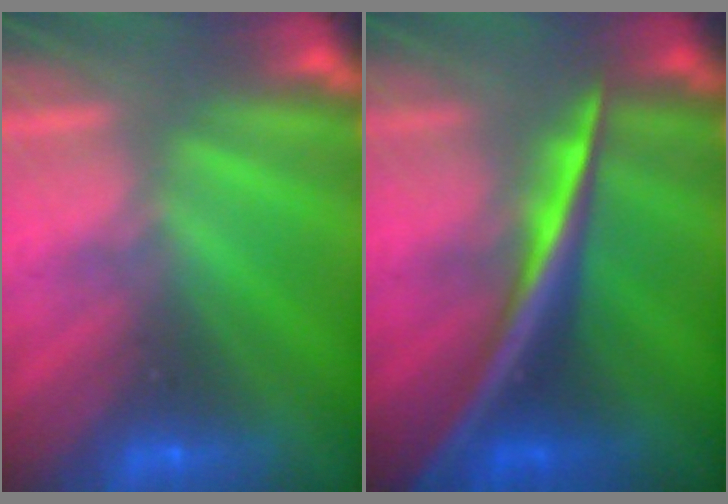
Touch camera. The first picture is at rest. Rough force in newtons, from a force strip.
{"total": 2.6}